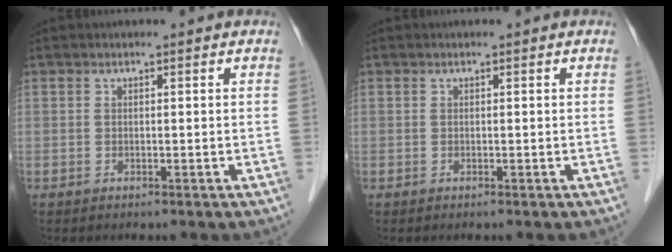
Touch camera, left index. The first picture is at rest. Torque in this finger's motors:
{"motor_torque": [-0.02, 0.03, -0.02, 0.00]}